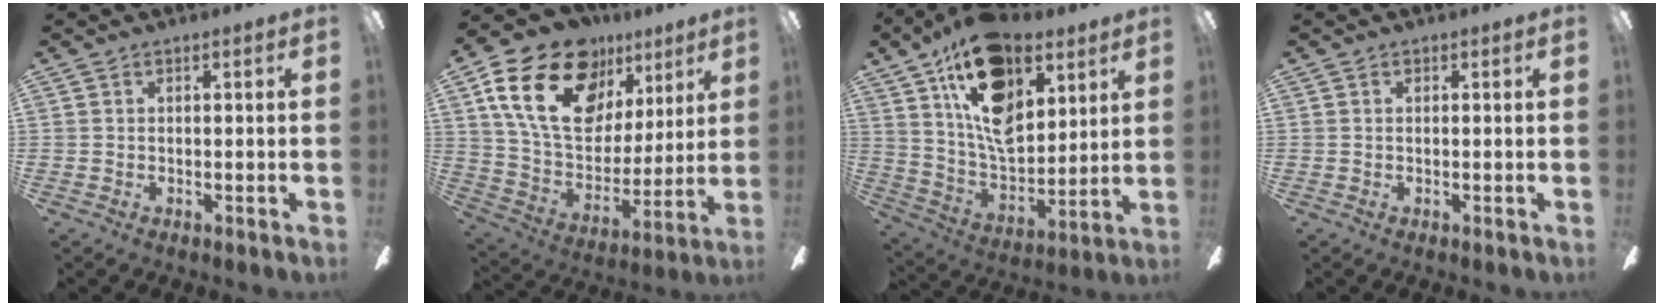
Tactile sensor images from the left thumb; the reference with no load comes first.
{"total": 24.3, "force": [12.3, 15.3, 14.4], "torque": [-0.252, -0.052, 0.219]}
{"total": 20.2, "force": [10.5, 11.6, 12.7], "torque": [-0.240, -0.054, 0.184]}
{"total": 0.0}